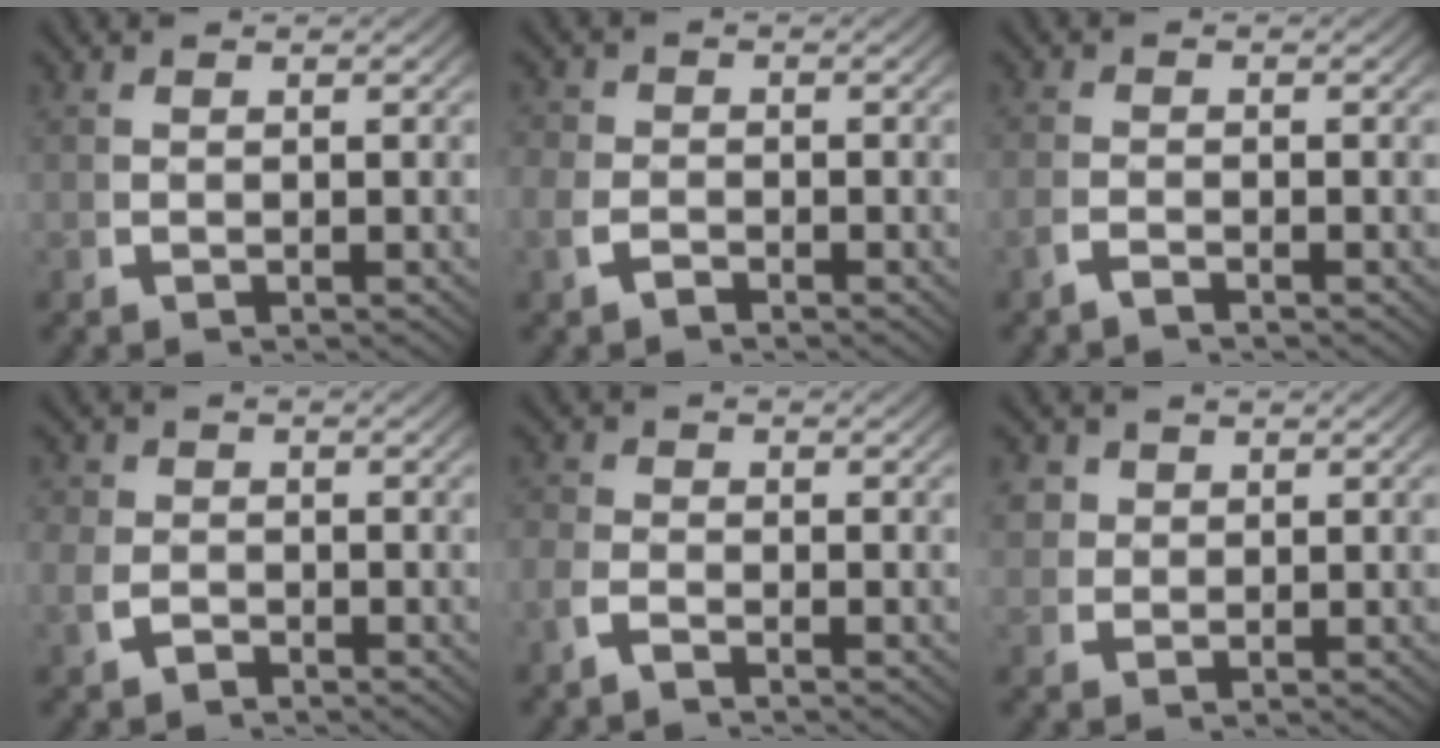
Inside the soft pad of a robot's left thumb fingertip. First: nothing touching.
{"total": 1.9, "force": [-1.2, 1.4, 0.5], "torque": [-0.010, -0.007, -0.024]}
{"total": 1.3, "force": [-1.1, 0.3, 0.4], "torque": [-0.008, -0.004, -0.026]}
{"total": 2.4, "force": [-1.2, 2.0, 0.6], "torque": [-0.019, -0.011, -0.020]}
{"total": 1.7, "force": [-1.4, 0.9, 0.5], "torque": [-0.005, -0.004, -0.033]}
{"total": 3.4, "force": [1.5, 2.8, 1.3], "torque": [-0.034, -0.006, 0.032]}